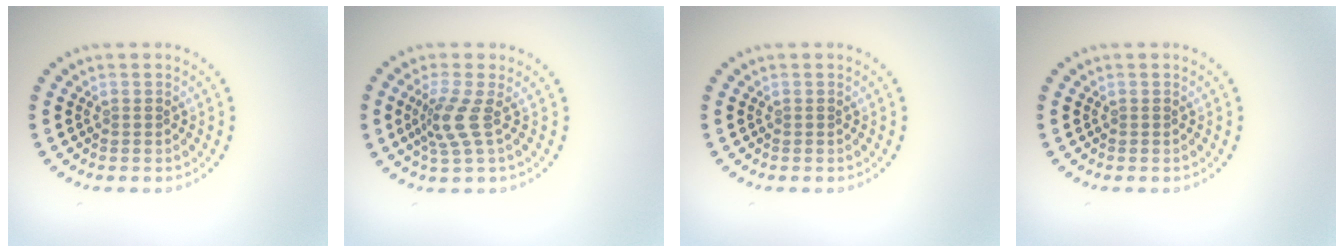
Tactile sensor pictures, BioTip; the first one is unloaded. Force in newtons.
{"total": 2.8, "press": 2.0, "slide": 2.0}
{"total": 0.0}
{"total": 0.0}